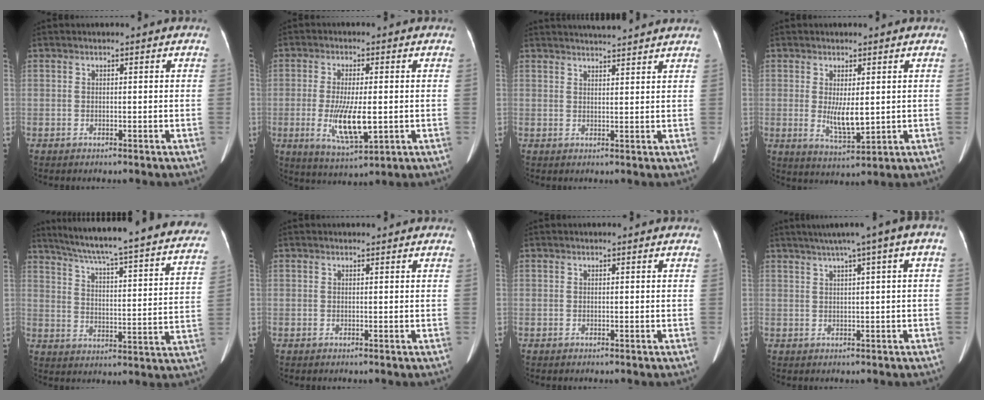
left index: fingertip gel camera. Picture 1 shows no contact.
{"total": 8.6, "force": [-1.1, 2.2, 8.2], "torque": [-0.161, -0.022, -0.013]}
{"total": 8.1, "force": [7.7, -0.4, 2.6], "torque": [-0.043, 0.022, 0.099]}
{"total": 5.1, "force": [0.4, 1.4, 4.9], "torque": [-0.089, -0.015, 0.016]}
{"total": 33.1, "force": [29.6, 2.7, 14.6], "torque": [-0.224, -0.074, 0.365]}
{"total": 0.8, "force": [0.8, 0.2, 0.2], "torque": [-0.011, 0.006, 0.009]}
{"total": 0.0}
{"total": 8.1, "force": [3.8, 0.0, 7.2], "torque": [-0.101, 0.040, 0.054]}